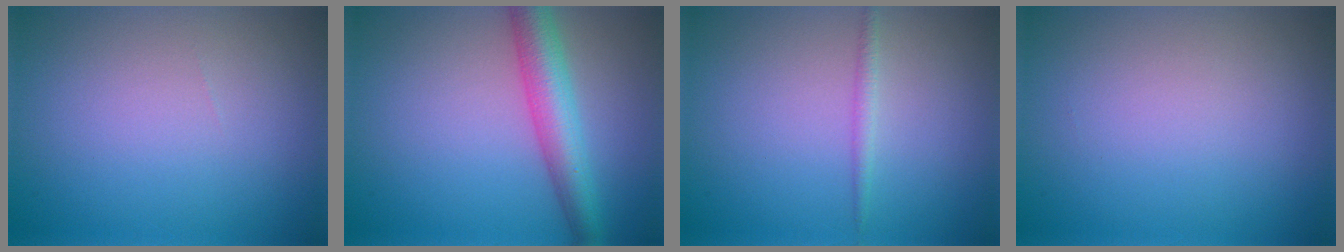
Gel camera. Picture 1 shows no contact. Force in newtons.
{"total": 5.1, "press": 5.1, "slide": 0.1}
{"total": 1.0, "press": 1.0, "slide": 0.0}
{"total": 0.0}